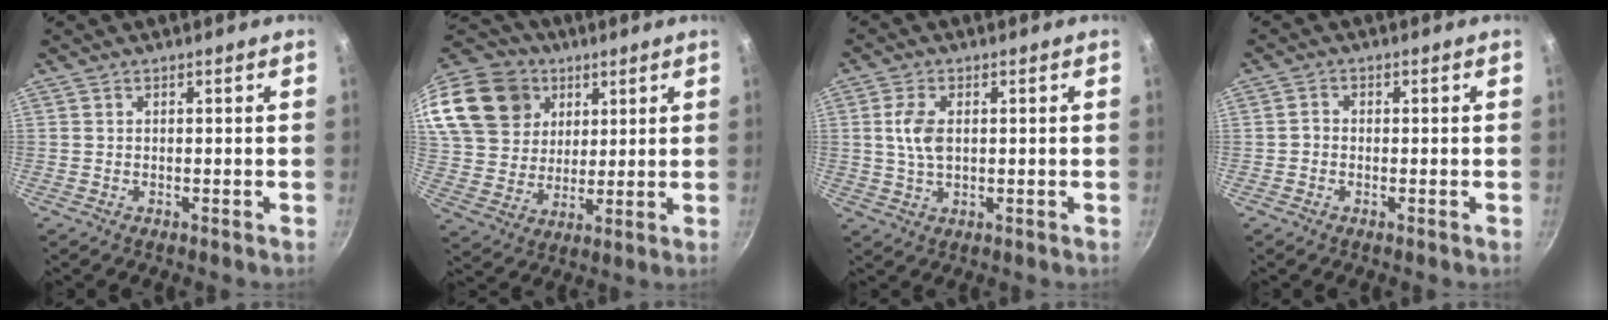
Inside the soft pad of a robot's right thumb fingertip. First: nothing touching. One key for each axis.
{"total": 23.6, "fx": 10.2, "fy": 18.3, "fz": 10.8, "tx": -0.231, "ty": 0.014, "tz": 0.196}
{"total": 5.7, "fx": 0.9, "fy": 3.2, "fz": 4.6, "tx": -0.087, "ty": 0.002, "tz": 0.017}
{"total": 1.6, "fx": -0.4, "fy": 1.3, "fz": 0.7, "tx": -0.010, "ty": 0.009, "tz": -0.011}